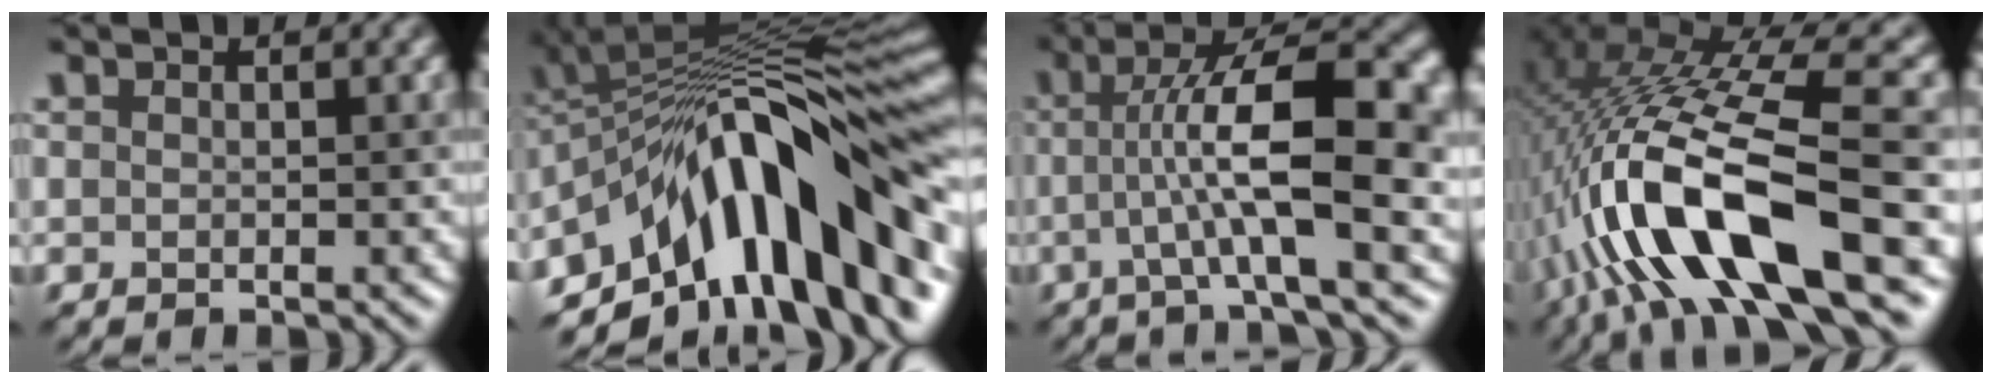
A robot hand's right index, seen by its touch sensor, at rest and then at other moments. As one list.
[{"total": 15.0, "force": [-5.2, 6.2, 12.7], "torque": [-0.172, 0.032, -0.093]}, {"total": 9.6, "force": [-0.3, 2.1, 9.3], "torque": [-0.145, 0.019, -0.010]}, {"total": 14.7, "force": [-3.2, 4.2, 13.7], "torque": [-0.262, 0.018, -0.051]}]